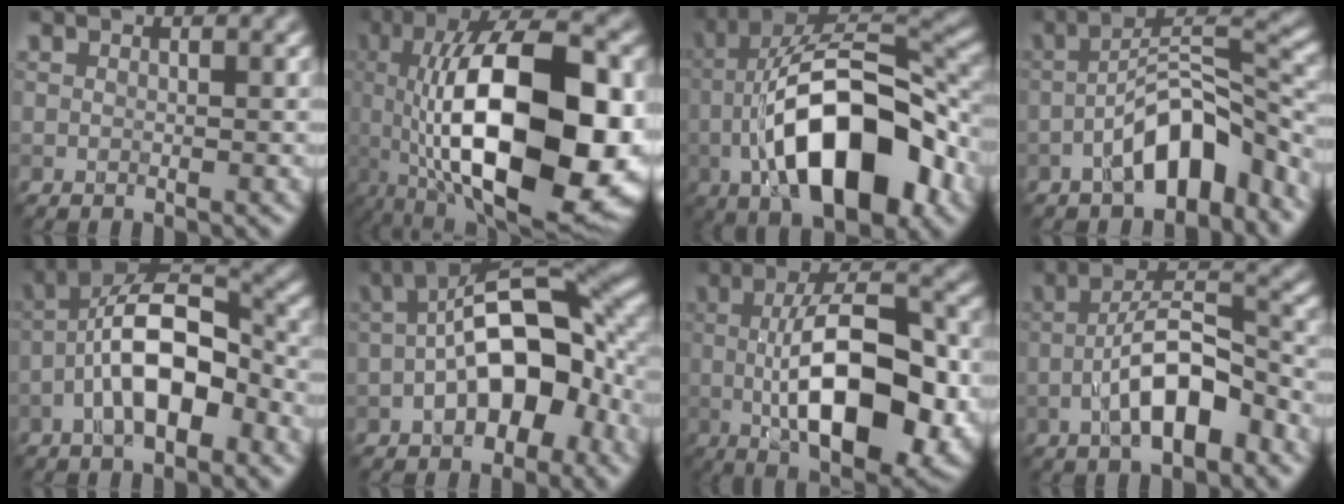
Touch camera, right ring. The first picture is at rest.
{"total": 18.2, "force": [-3.1, 7.8, 16.1], "torque": [-0.273, 0.009, -0.047]}
{"total": 13.0, "force": [-4.9, 5.6, 10.7], "torque": [-0.176, 0.016, -0.086]}
{"total": 7.5, "force": [-4.1, 2.9, 5.6], "torque": [-0.087, 0.017, -0.071]}
{"total": 8.1, "force": [-2.9, 3.6, 6.6], "torque": [-0.117, 0.024, -0.055]}
{"total": 10.9, "force": [-1.7, 5.6, 9.2], "torque": [-0.133, 0.021, -0.038]}
{"total": 12.5, "force": [-1.7, 5.0, 11.4], "torque": [-0.173, -0.005, -0.028]}
{"total": 7.2, "force": [-2.9, 2.9, 5.9], "torque": [-0.102, 0.011, -0.050]}